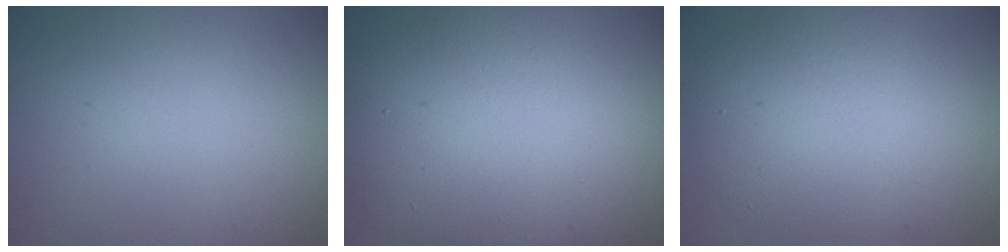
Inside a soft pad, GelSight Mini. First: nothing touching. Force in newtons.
{"total": 14.6, "press": 14.5, "slide": 1.1}
{"total": 7.5, "press": 7.4, "slide": 0.9}